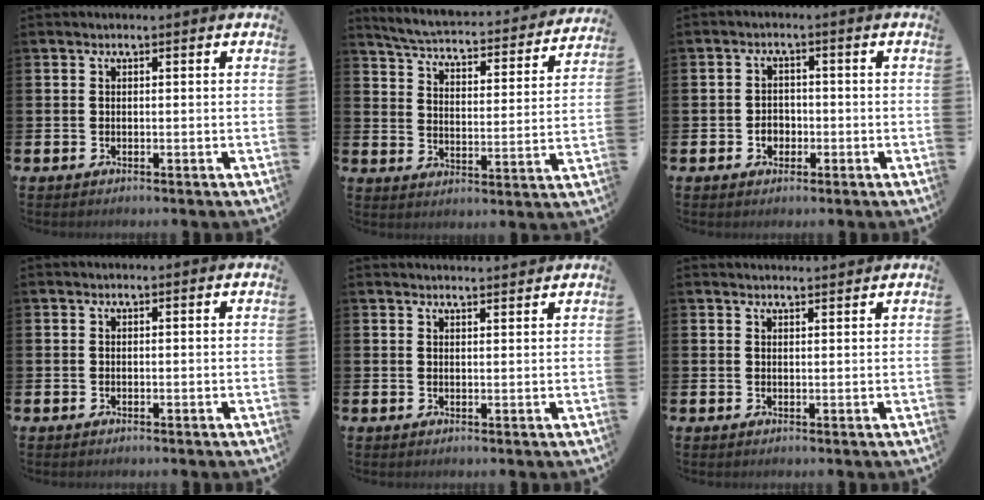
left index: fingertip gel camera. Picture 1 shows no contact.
{"total": 4.6, "force": [4.4, 0.5, 1.2], "torque": [-0.045, -0.041, 0.068]}
{"total": 2.4, "force": [-0.8, 2.0, 1.1], "torque": [-0.010, -0.001, -0.021]}
{"total": 0.0}
{"total": 1.9, "force": [1.9, 0.0, -0.1], "torque": [0.013, -0.014, 0.031]}
{"total": 1.6, "force": [1.6, 0.0, 0.0], "torque": [0.012, -0.012, 0.027]}